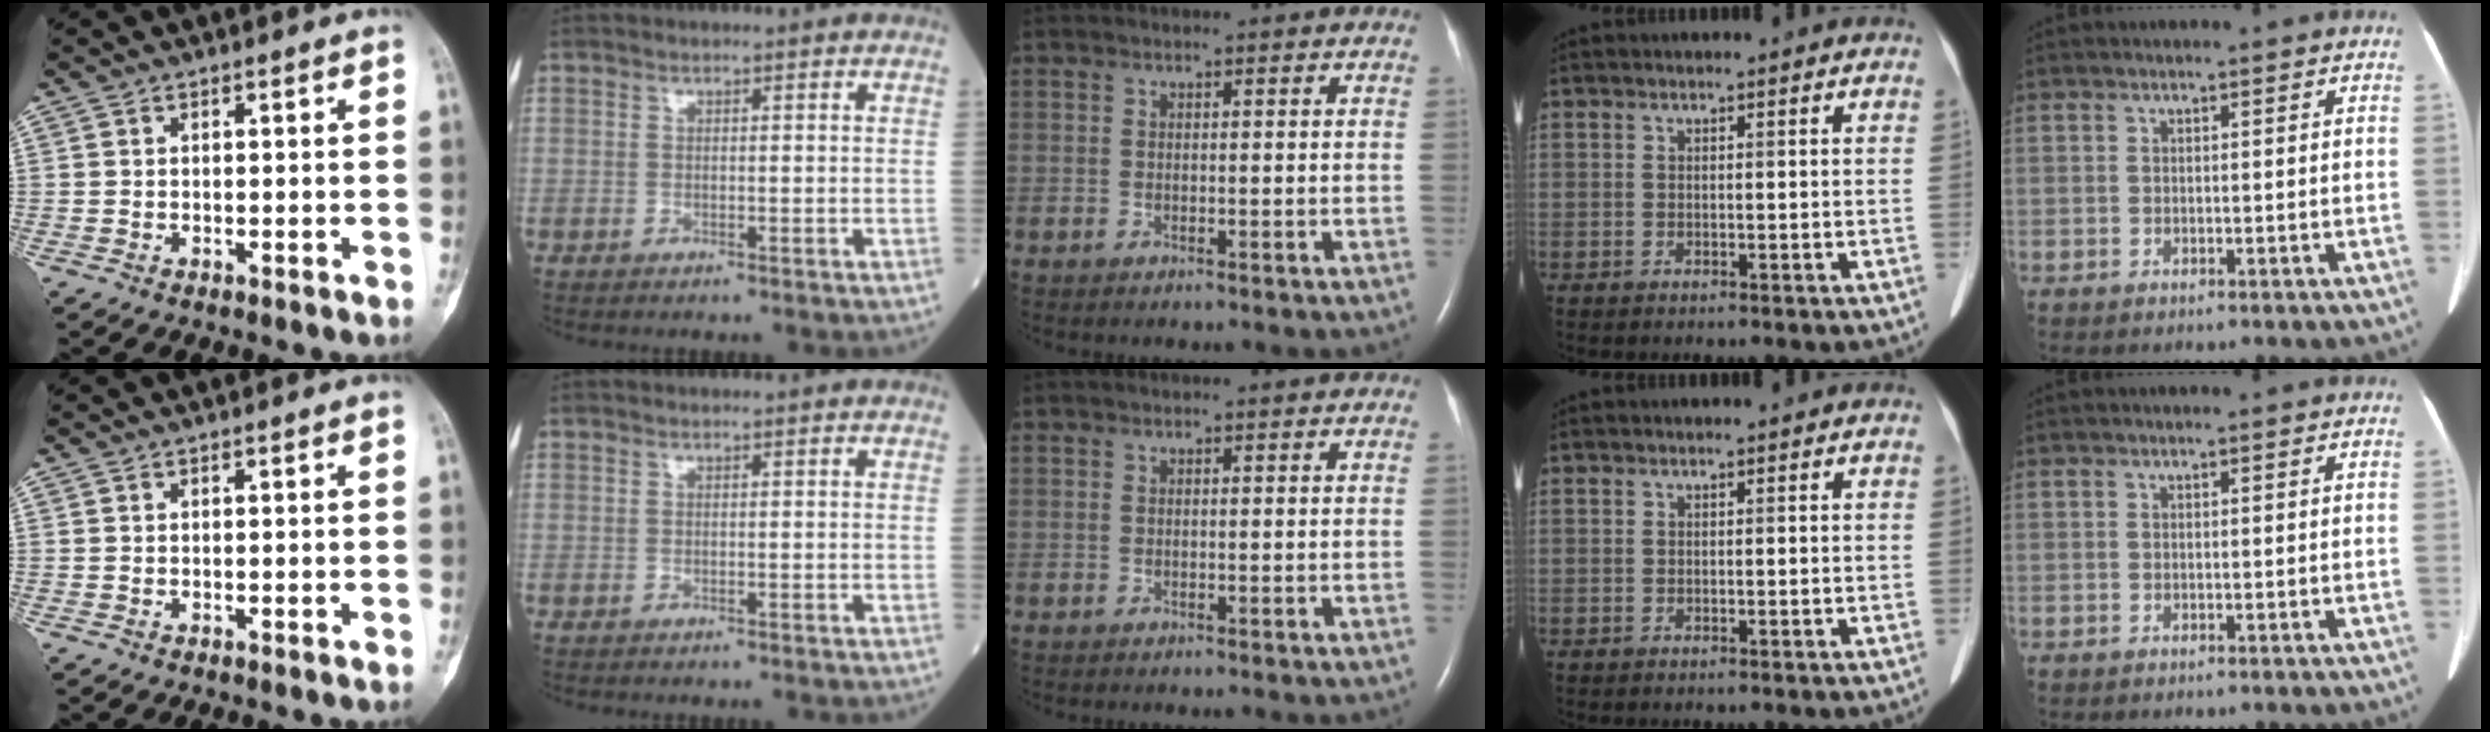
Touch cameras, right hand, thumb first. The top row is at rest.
{}